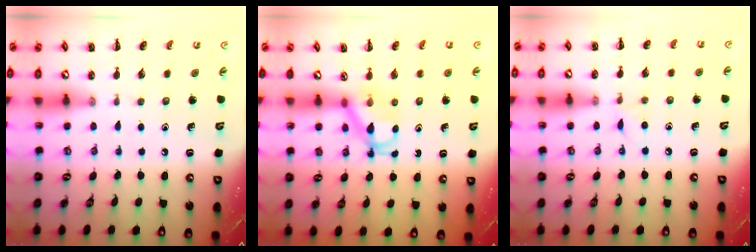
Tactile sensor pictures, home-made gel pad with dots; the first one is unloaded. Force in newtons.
{"total": 4.3, "press": 4.2, "slide": 0.7}
{"total": 5.2, "press": 5.0, "slide": 1.5}